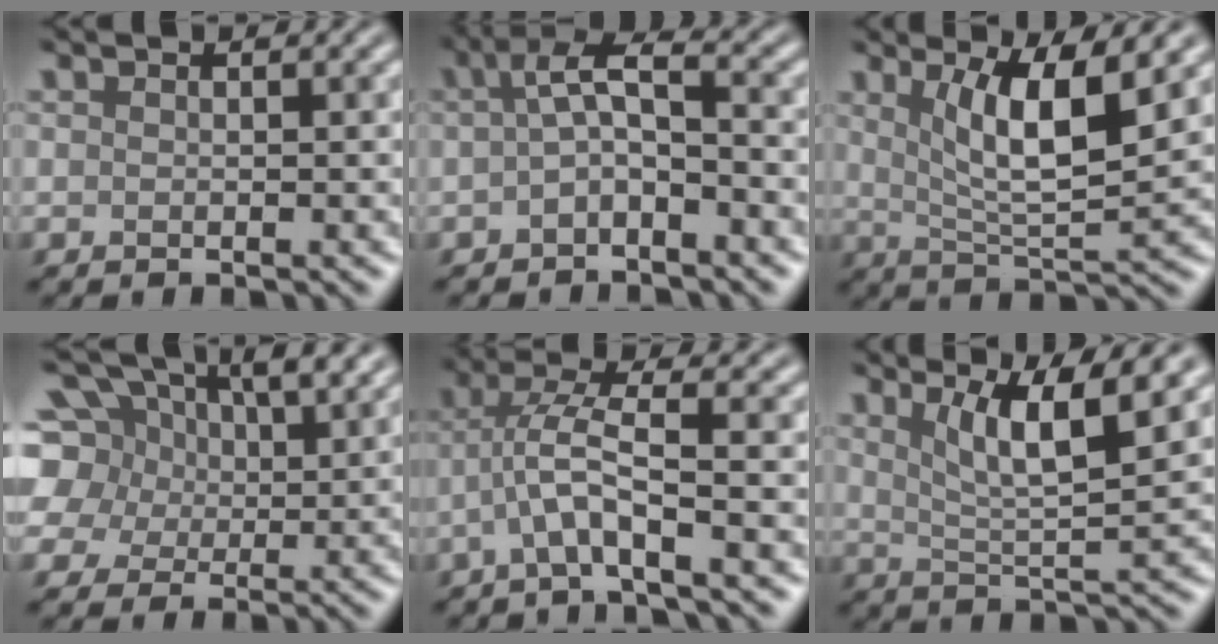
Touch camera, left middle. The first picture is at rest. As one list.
[{"total": 3.3, "force": [-0.4, 1.3, 3.0], "torque": [-0.059, 0.011, -0.014]}, {"total": 6.6, "force": [2.5, 1.6, 5.9], "torque": [-0.103, -0.010, 0.049]}, {"total": 13.0, "force": [6.4, 8.9, 6.9], "torque": [-0.145, 0.037, 0.099]}, {"total": 4.2, "force": [-1.3, 0.5, 4.0], "torque": [-0.084, 0.013, -0.033]}, {"total": 6.3, "force": [3.1, 1.3, 5.3], "torque": [-0.087, -0.006, 0.054]}]